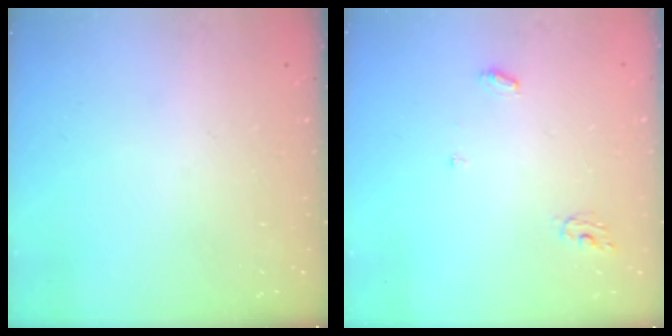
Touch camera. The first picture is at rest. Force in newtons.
{"total": 4.1, "press": 4.1, "slide": 0.2}